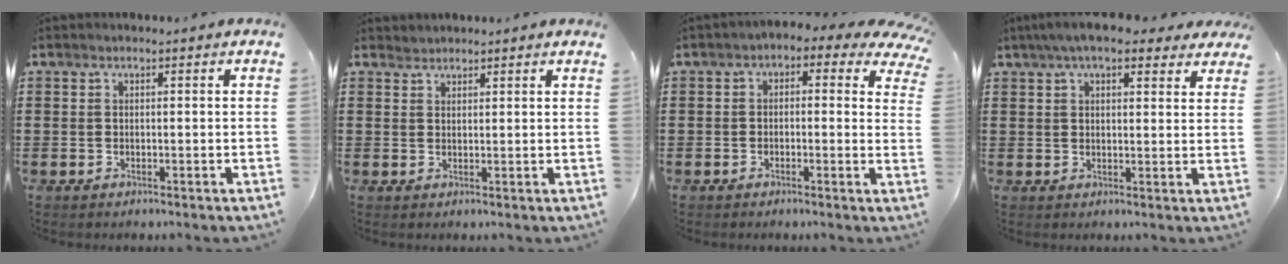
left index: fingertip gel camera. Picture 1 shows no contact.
{"total": 1.4, "force": [1.4, 0.1, -0.1], "torque": [-0.001, 0.001, 0.028]}
{"total": 1.6, "force": [-0.8, 0.9, 1.0], "torque": [-0.023, 0.000, -0.024]}
{"total": 6.5, "force": [5.1, 1.5, 3.7], "torque": [-0.078, -0.002, 0.093]}